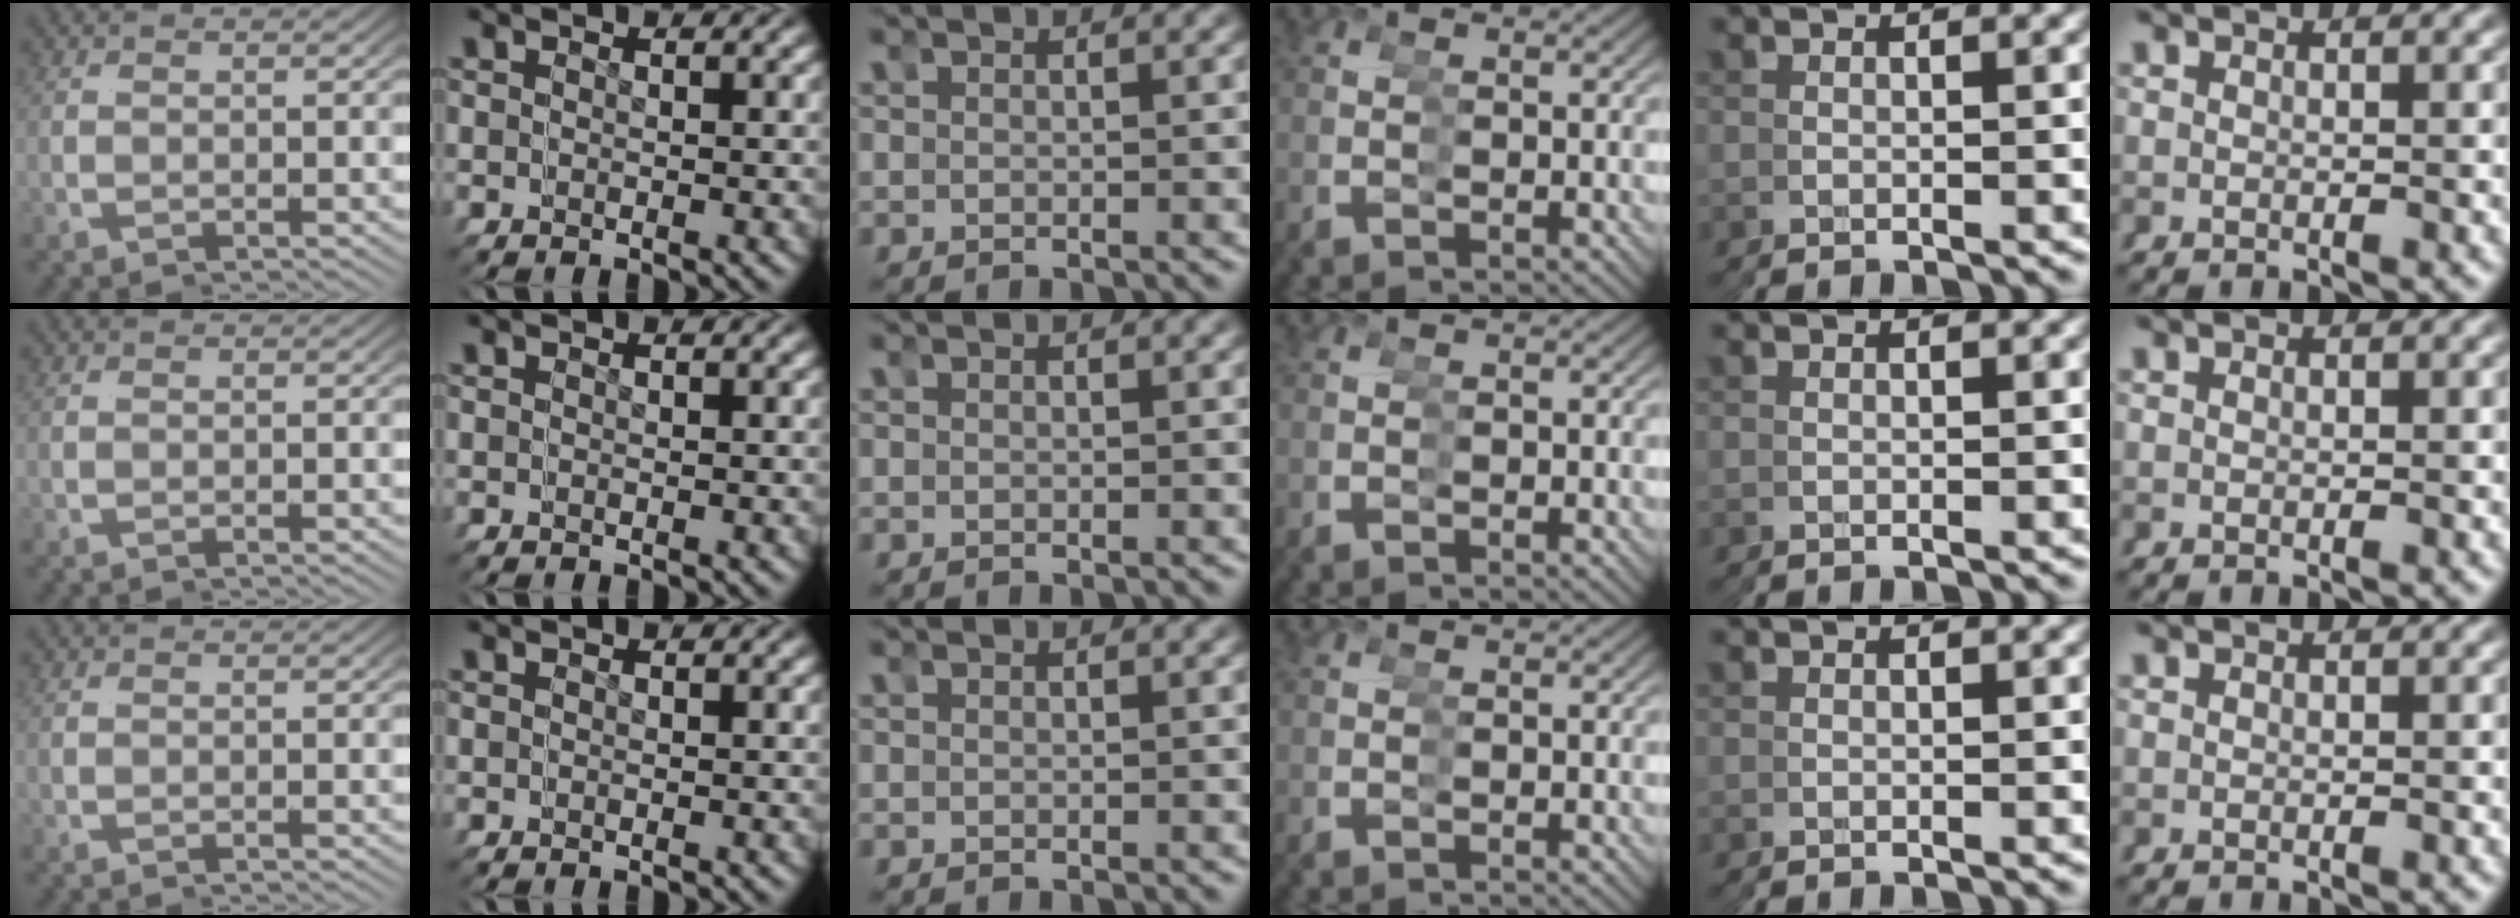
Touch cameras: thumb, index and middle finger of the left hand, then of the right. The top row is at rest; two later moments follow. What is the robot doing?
{"motion": "reach", "object": "drawer"}